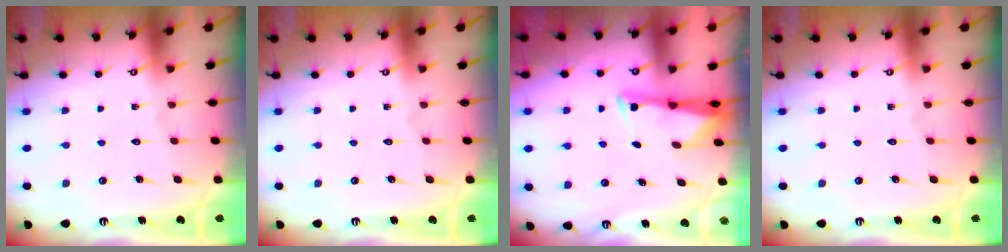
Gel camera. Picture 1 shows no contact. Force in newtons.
{"total": 0.0}
{"total": 2.9, "press": 2.9, "slide": 0.1}
{"total": 0.0}